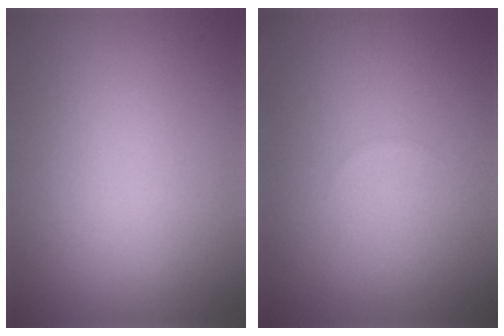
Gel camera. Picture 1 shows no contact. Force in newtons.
{"total": 0.0}